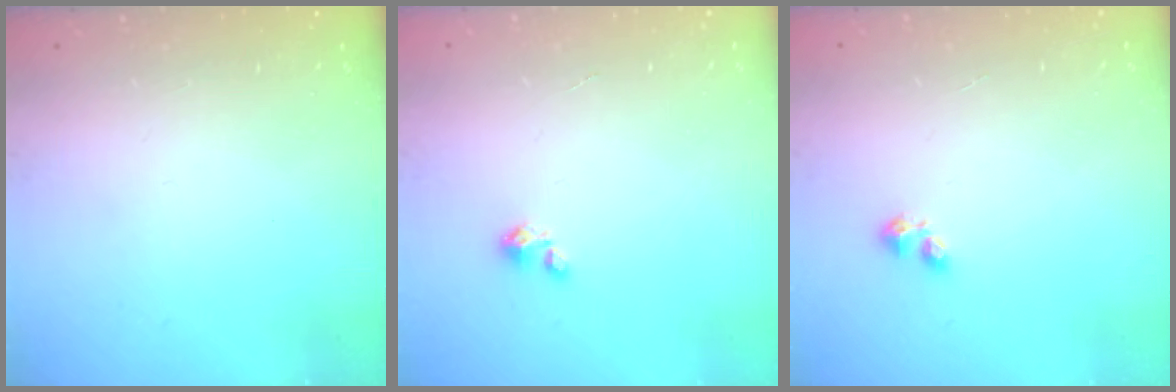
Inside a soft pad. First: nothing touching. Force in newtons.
{"total": 2.1, "press": 2.1, "slide": 0.2}
{"total": 2.4, "press": 2.3, "slide": 0.6}